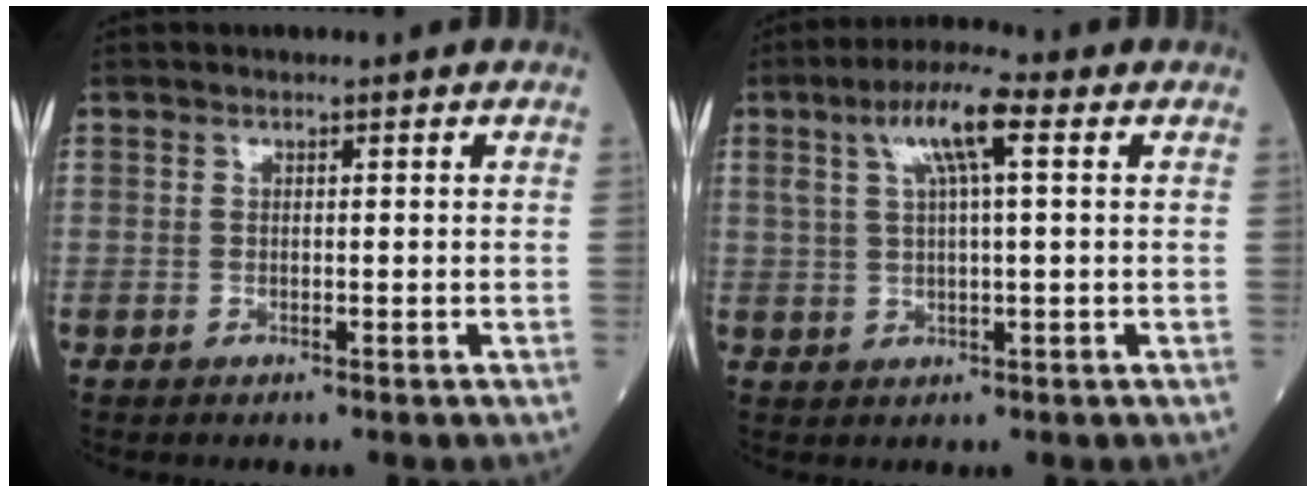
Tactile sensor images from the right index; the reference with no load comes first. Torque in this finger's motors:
{"motor_torque": [0.58, 0.09, 0.23, 0.05]}